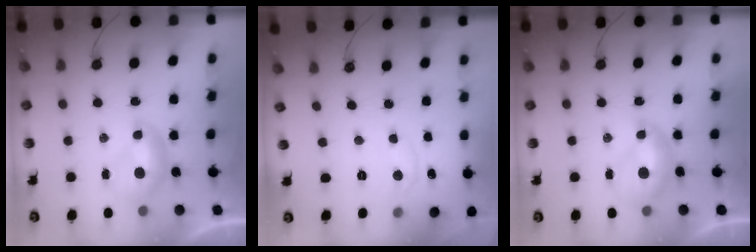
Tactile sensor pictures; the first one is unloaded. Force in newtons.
{"total": 0.6, "press": 0.1, "slide": 0.6}
{"total": 1.3, "press": 1.3, "slide": 0.2}